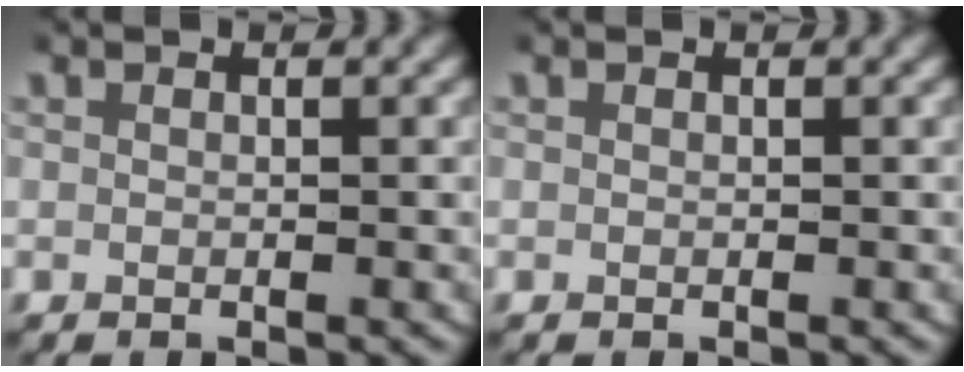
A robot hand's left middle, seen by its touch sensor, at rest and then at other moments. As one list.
[{"total": 0.0}]